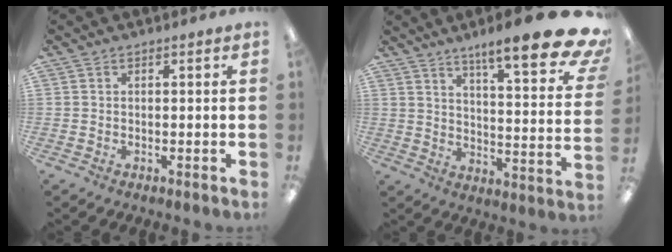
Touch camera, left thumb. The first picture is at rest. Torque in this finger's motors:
{"motor_torque": [0.52, 0.58, 1.47, -1.30, 0.19]}